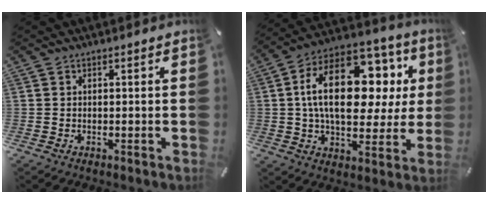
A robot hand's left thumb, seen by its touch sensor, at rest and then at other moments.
{"total": 23.2, "force": [5.7, 13.5, 18.0], "torque": [-0.315, -0.013, 0.092]}